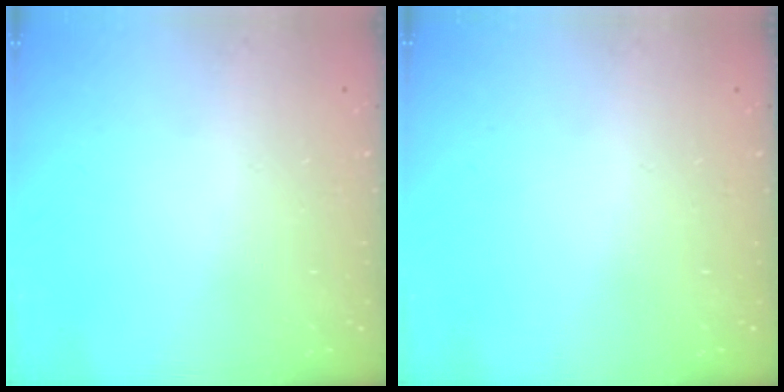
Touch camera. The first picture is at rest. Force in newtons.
{"total": 0.0}